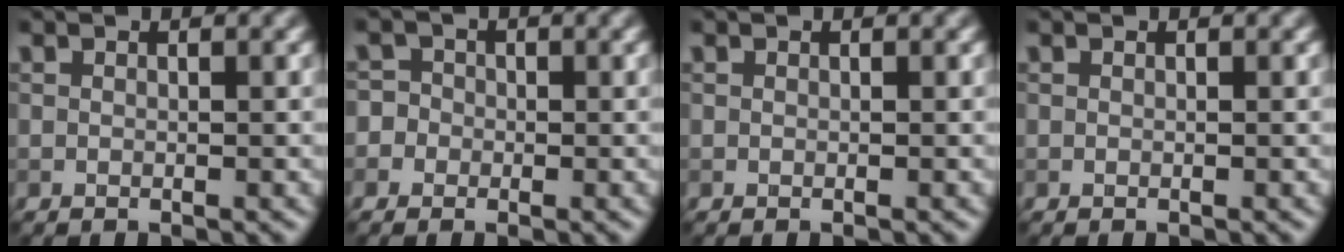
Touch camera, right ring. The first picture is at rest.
{"total": 2.9, "force": [-0.5, 2.8, 0.7], "torque": [0.020, 0.018, -0.041]}
{"total": 0.0}
{"total": 0.0}